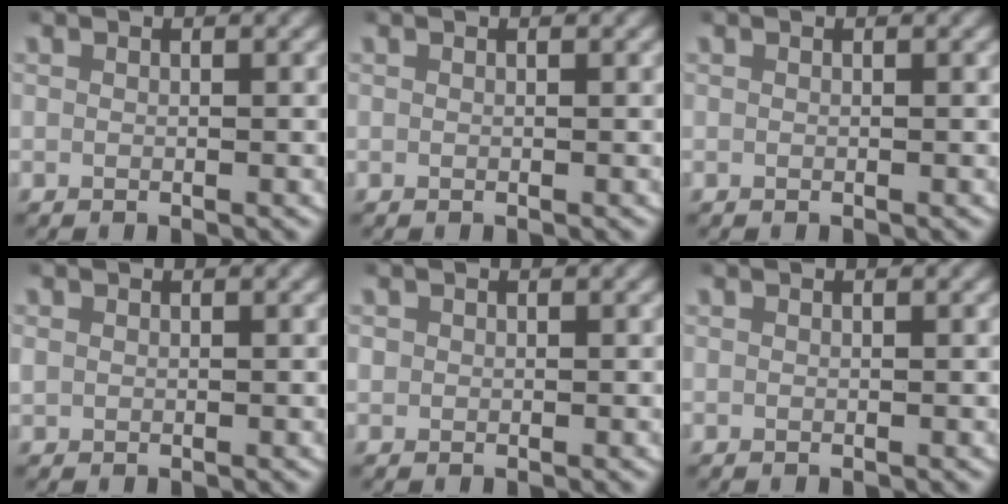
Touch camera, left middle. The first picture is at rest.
{"total": 0.0}
{"total": 0.0}
{"total": 0.9, "force": [0.2, 0.8, 0.3], "torque": [-0.013, 0.001, 0.005]}
{"total": 1.0, "force": [0.1, 0.9, 0.2], "torque": [-0.011, -0.002, 0.003]}
{"total": 0.0}